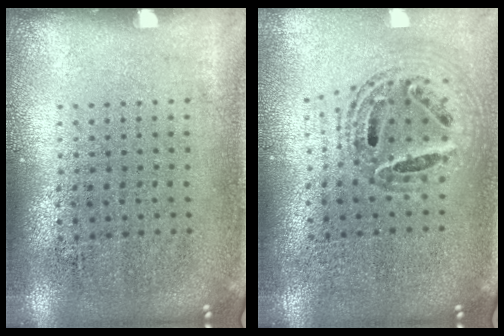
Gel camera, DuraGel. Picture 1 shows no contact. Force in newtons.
{"total": 0.9, "press": 0.9, "slide": 0.2}